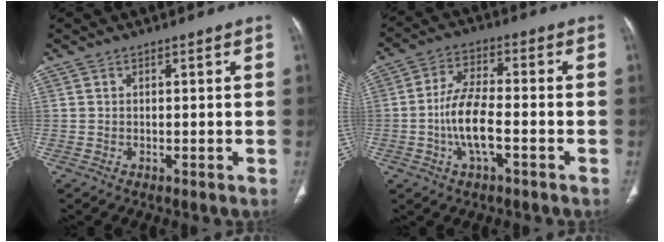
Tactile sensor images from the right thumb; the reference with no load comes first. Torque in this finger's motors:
{"motor_torque": [2.90, 2.11, 1.44, -0.62, 0.53]}